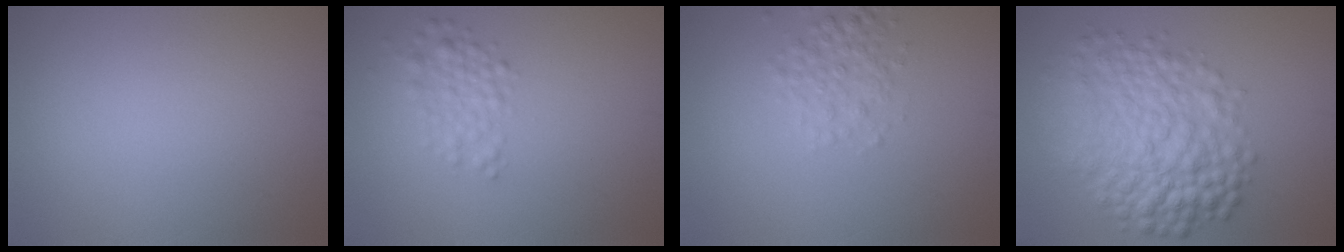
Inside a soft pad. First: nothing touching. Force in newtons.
{"total": 2.3, "press": 2.3, "slide": 0.1}
{"total": 2.4, "press": 2.4, "slide": 0.1}
{"total": 7.5, "press": 7.5, "slide": 0.1}